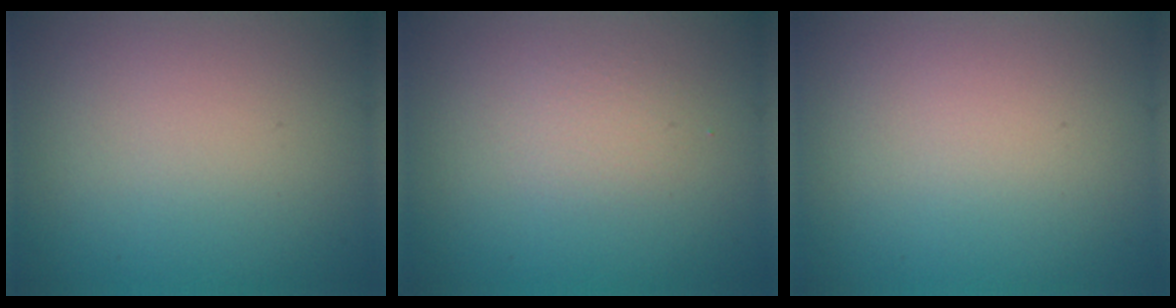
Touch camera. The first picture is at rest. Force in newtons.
{"total": 1.2, "press": 1.2, "slide": 0.0}
{"total": 0.0}